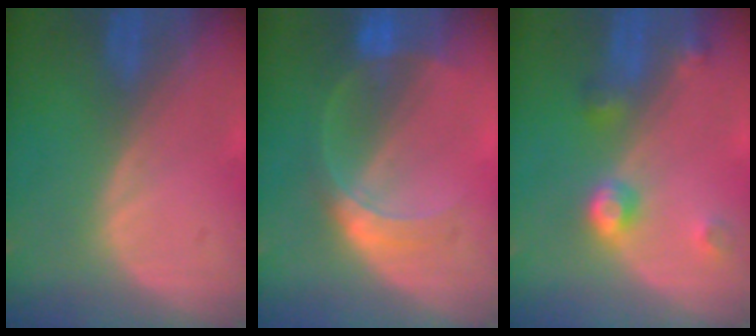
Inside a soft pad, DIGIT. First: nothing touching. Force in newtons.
{"total": 6.8, "press": 6.0, "slide": 3.2}
{"total": 4.6, "press": 4.1, "slide": 2.1}